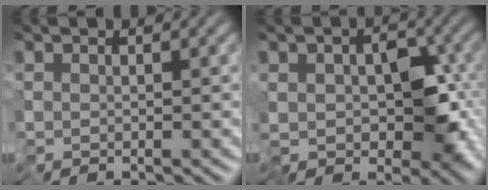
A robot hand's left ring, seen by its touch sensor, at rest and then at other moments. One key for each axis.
{"total": 7.9, "fx": -2.7, "fy": 4.4, "fz": 5.9, "tx": -0.076, "ty": -0.002, "tz": -0.061}